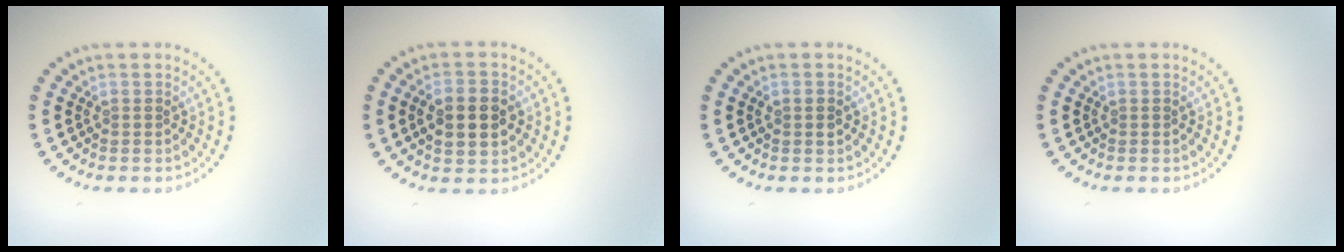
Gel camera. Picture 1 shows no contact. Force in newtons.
{"total": 4.5, "press": 4.5, "slide": 0.2}
{"total": 1.2, "press": 1.2, "slide": 0.0}
{"total": 0.0}